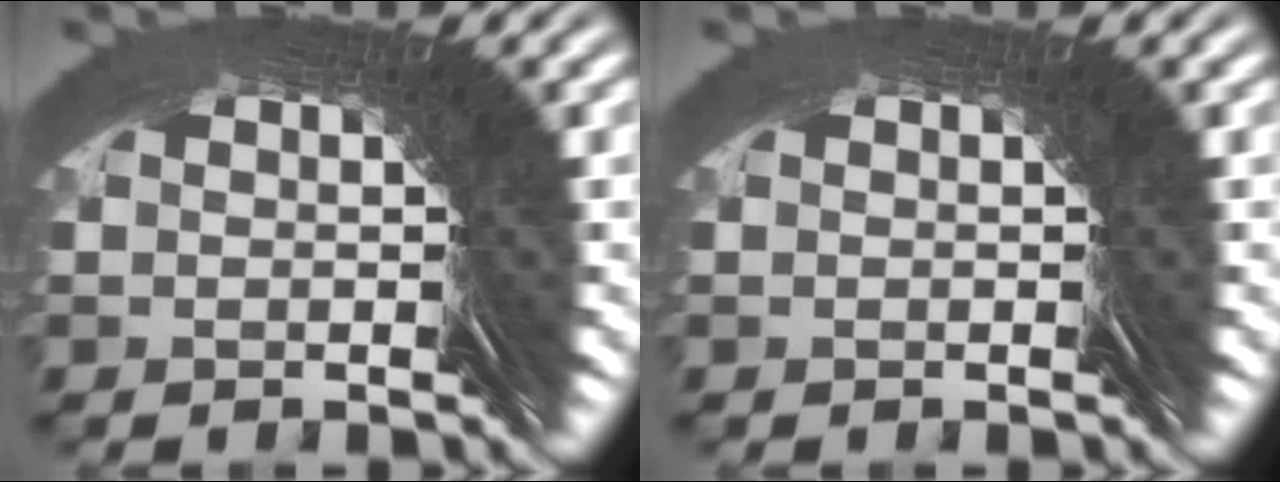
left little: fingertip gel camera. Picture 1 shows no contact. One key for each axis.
{"total": 0.0}